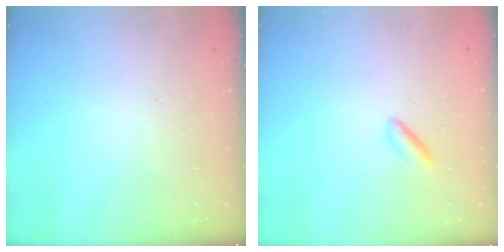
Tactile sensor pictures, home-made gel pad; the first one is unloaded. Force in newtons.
{"total": 2.5, "press": 2.3, "slide": 0.9}